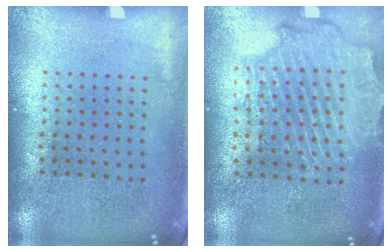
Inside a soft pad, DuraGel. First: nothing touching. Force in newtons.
{"total": 2.1, "press": 2.1, "slide": 0.5}